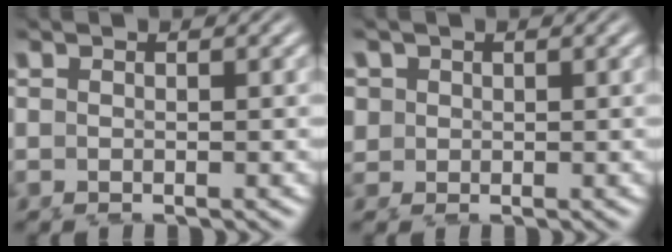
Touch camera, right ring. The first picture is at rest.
{"total": 2.8, "force": [0.4, 2.6, 0.8], "torque": [-0.030, -0.018, 0.018]}